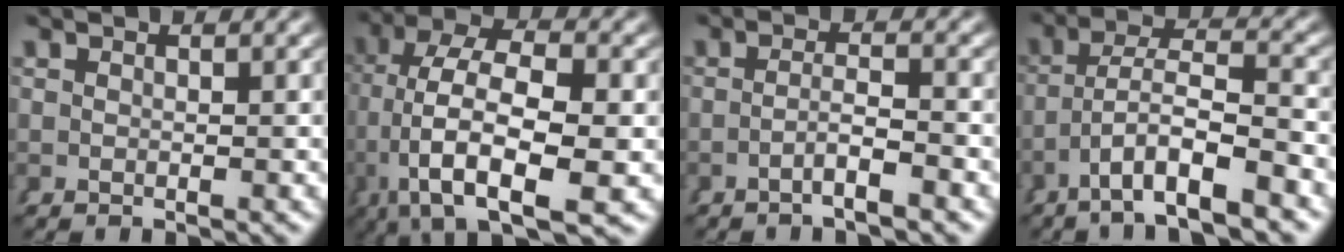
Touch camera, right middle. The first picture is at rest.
{"total": 9.5, "force": [-3.4, 4.5, 7.6], "torque": [-0.171, -0.047, -0.032]}
{"total": 2.5, "force": [-1.8, -0.3, 1.7], "torque": [-0.030, -0.007, -0.031]}
{"total": 5.3, "force": [-2.3, 1.6, 4.5], "torque": [-0.089, -0.010, -0.031]}